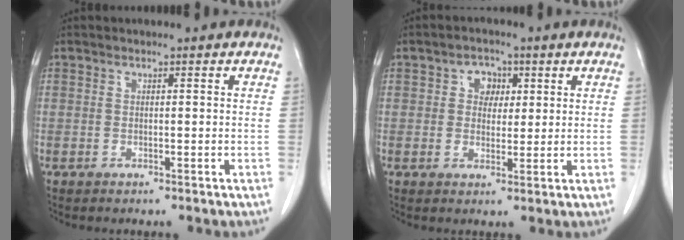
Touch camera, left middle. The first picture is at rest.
{"total": 3.6, "force": [1.2, 2.8, 2.0], "torque": [-0.029, 0.008, 0.020]}